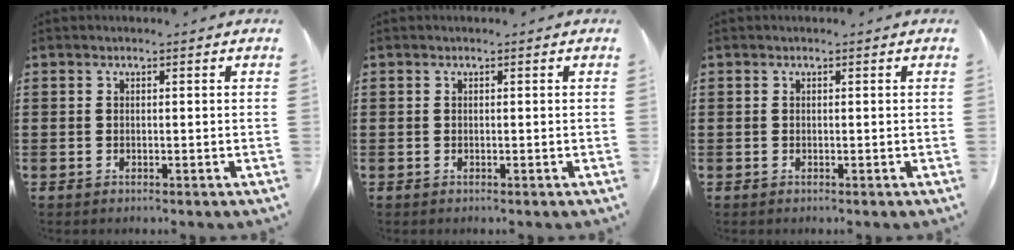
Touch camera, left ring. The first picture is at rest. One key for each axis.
{"total": 0.0}
{"total": 0.0}